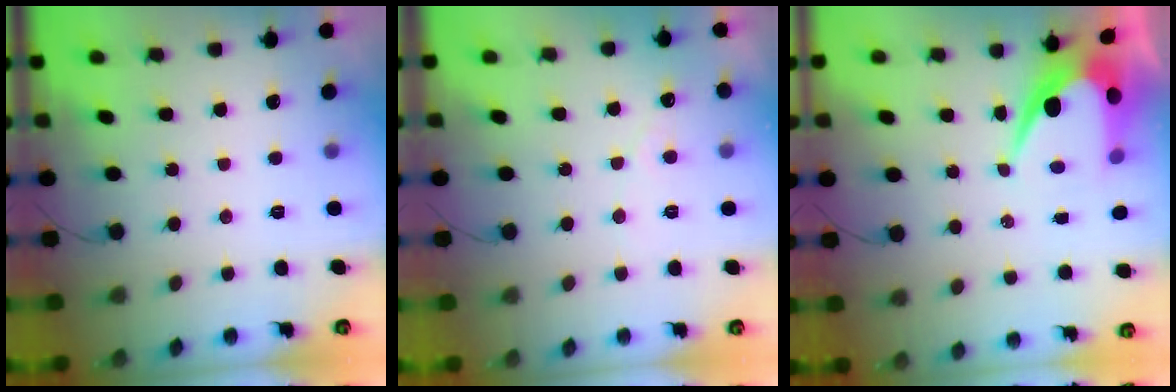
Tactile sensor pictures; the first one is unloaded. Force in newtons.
{"total": 2.7, "press": 2.7, "slide": 0.0}
{"total": 8.2, "press": 8.2, "slide": 0.5}